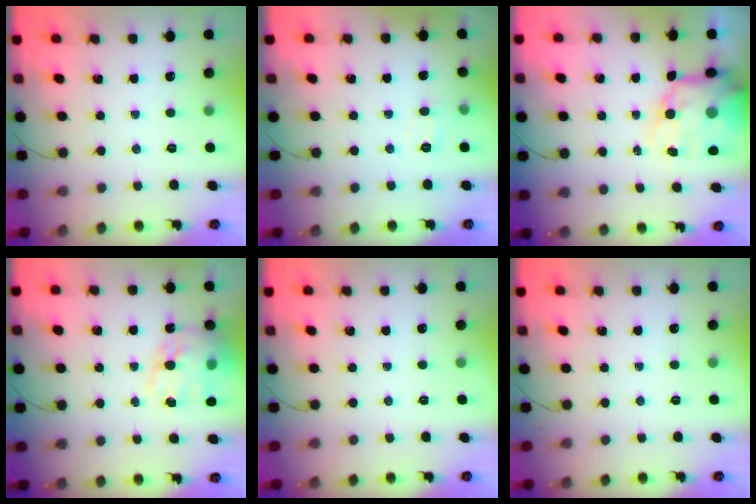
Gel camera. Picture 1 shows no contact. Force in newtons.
{"total": 4.3, "press": 4.0, "slide": 1.5}
{"total": 13.7, "press": 13.3, "slide": 3.5}
{"total": 17.1, "press": 16.6, "slide": 4.2}
{"total": 0.0}
{"total": 0.0}